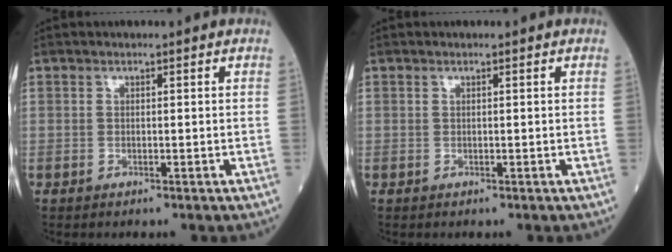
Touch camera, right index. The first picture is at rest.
{"total": 0.0}